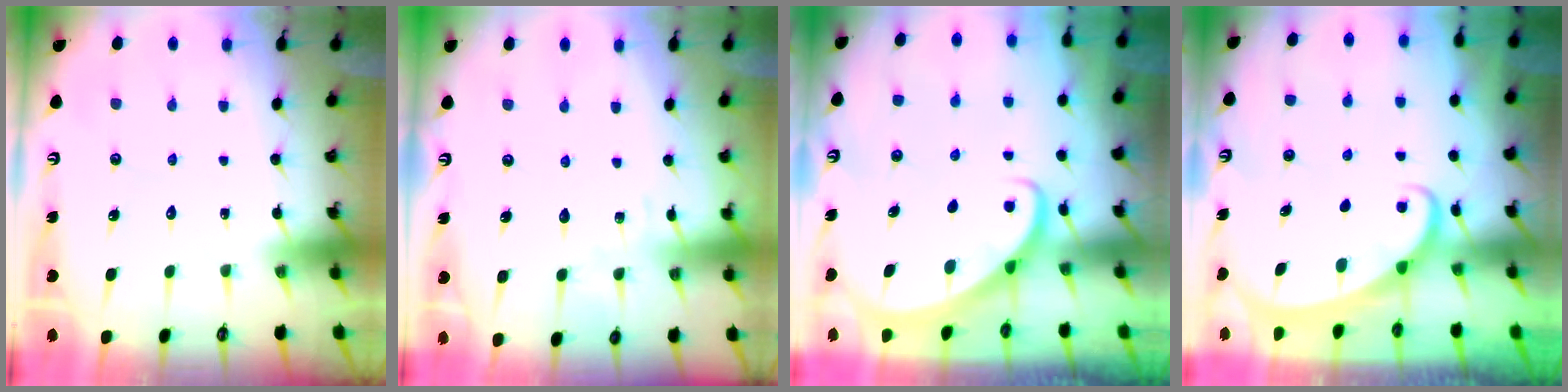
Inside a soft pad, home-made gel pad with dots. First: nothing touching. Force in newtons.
{"total": 4.3, "press": 4.3, "slide": 0.3}
{"total": 2.9, "press": 2.9, "slide": 0.2}
{"total": 2.3, "press": 2.3, "slide": 0.4}